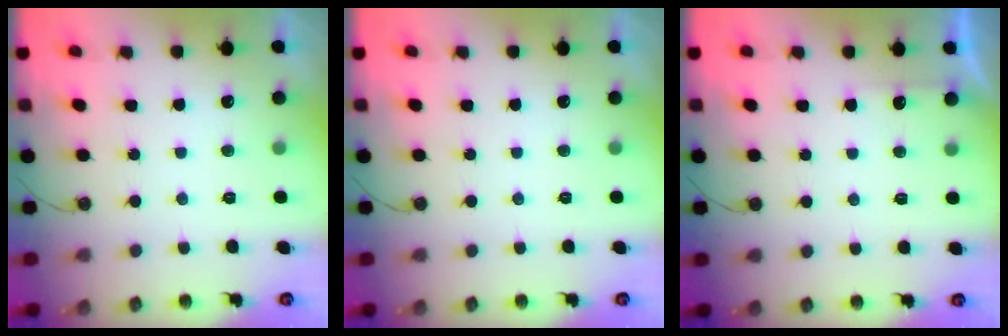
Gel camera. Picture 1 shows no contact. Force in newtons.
{"total": 0.0}
{"total": 2.6, "press": 2.6, "slide": 0.5}